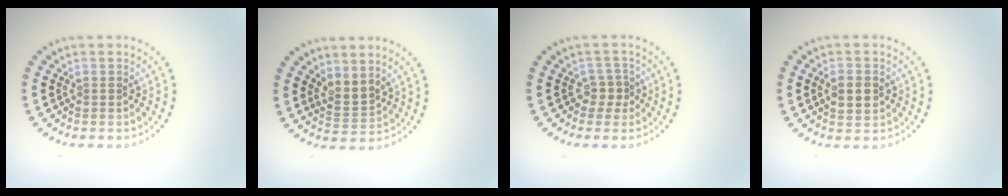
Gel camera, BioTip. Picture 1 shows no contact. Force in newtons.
{"total": 2.1, "press": 1.6, "slide": 1.4}
{"total": 1.9, "press": 1.5, "slide": 1.2}
{"total": 2.7, "press": 2.7, "slide": 0.2}